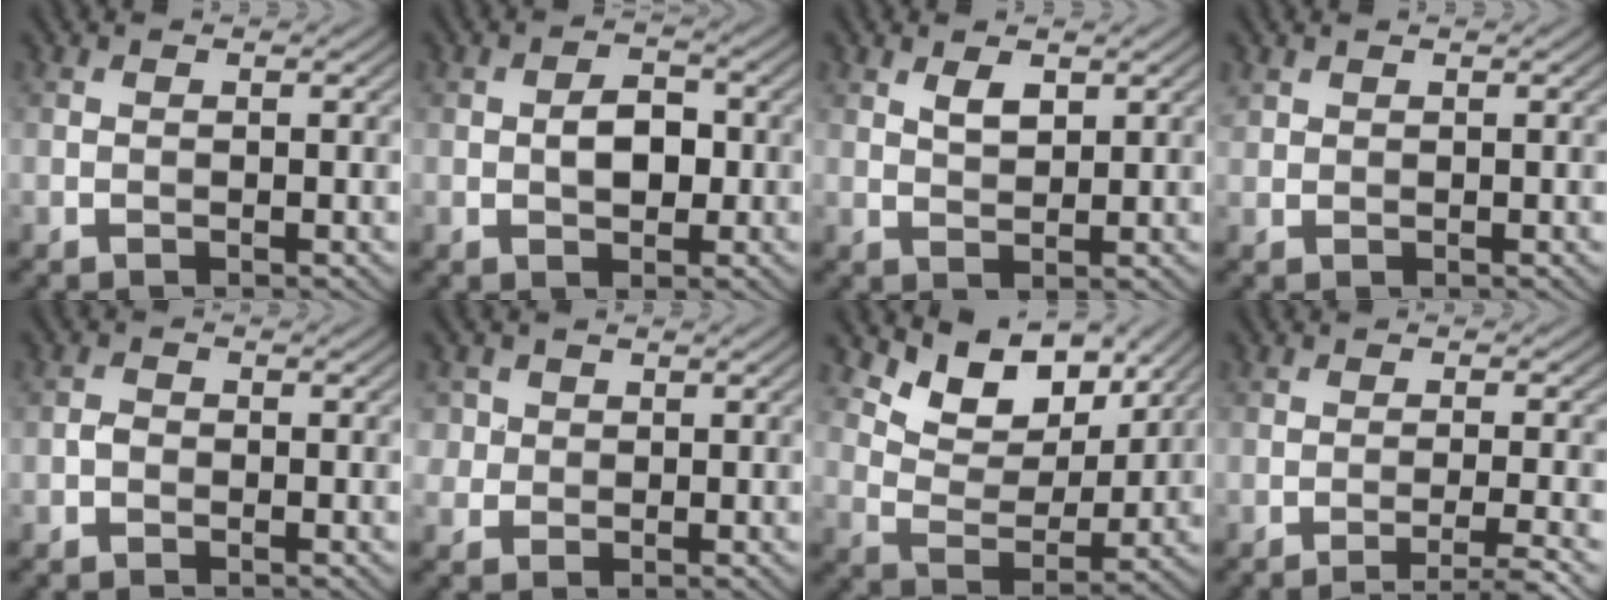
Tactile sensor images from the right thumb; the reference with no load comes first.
{"total": 3.6, "force": [-0.2, 2.3, 2.7], "torque": [-0.048, 0.000, -0.007]}
{"total": 2.4, "force": [1.4, 1.1, 1.6], "torque": [-0.032, -0.003, 0.029]}
{"total": 1.1, "force": [0.8, 0.6, 0.2], "torque": [-0.008, 0.001, 0.022]}
{"total": 1.1, "force": [-0.6, 0.8, 0.5], "torque": [-0.011, 0.002, -0.015]}
{"total": 2.7, "force": [0.9, 2.4, 0.6], "torque": [-0.024, -0.005, 0.023]}
{"total": 9.2, "force": [6.5, 4.7, 4.6], "torque": [-0.091, -0.011, 0.111]}
{"total": 4.3, "force": [-2.7, 0.3, 3.3], "torque": [-0.049, 0.011, -0.056]}